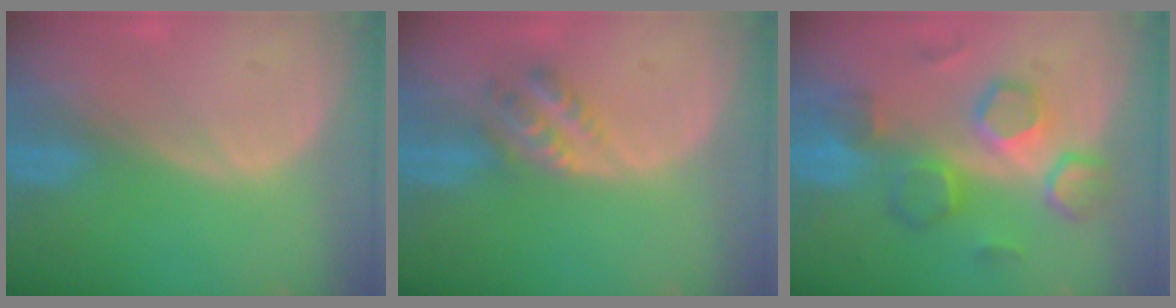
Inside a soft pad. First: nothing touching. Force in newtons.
{"total": 4.5, "press": 3.8, "slide": 2.5}
{"total": 8.5, "press": 8.4, "slide": 1.4}